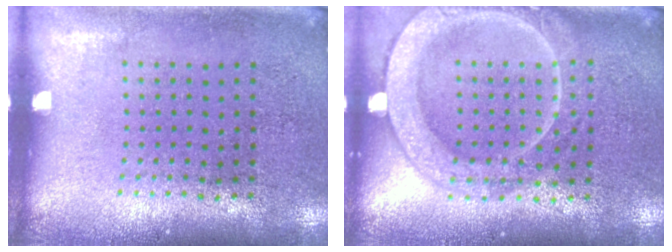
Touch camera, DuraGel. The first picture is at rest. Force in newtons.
{"total": 2.0, "press": 2.0, "slide": 0.3}